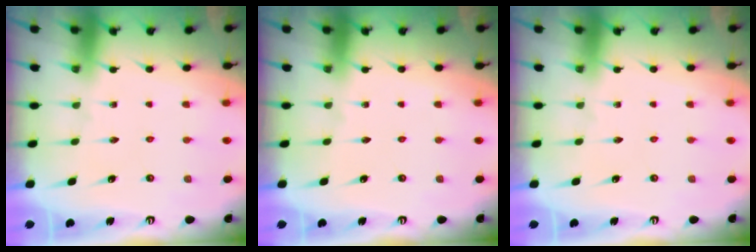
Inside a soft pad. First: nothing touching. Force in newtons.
{"total": 0.0}
{"total": 0.0}